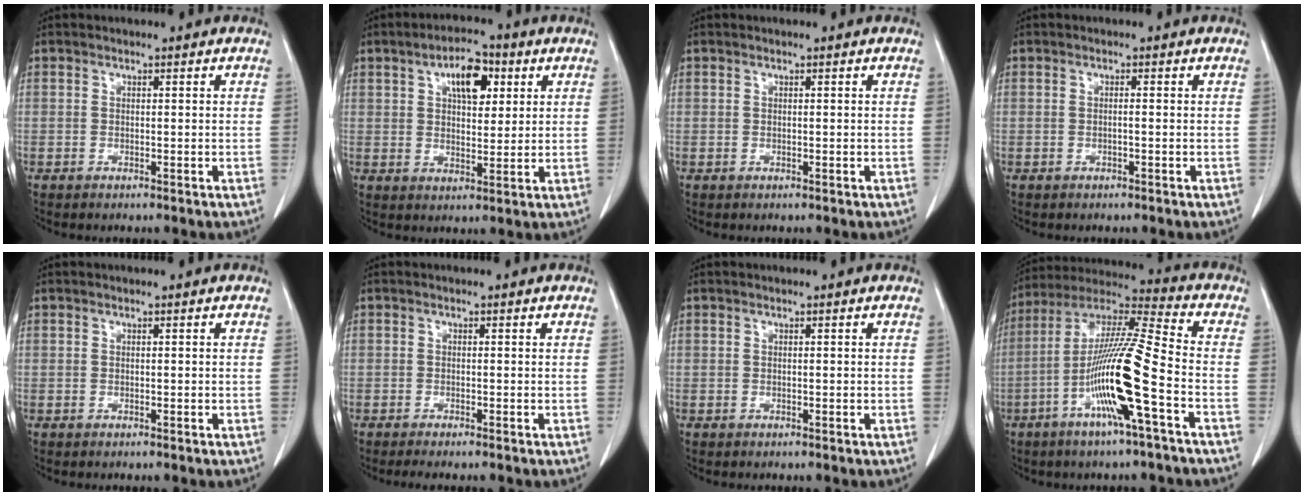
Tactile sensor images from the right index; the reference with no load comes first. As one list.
[{"total": 8.9, "force": [3.4, 4.3, 7.0], "torque": [-0.120, 0.017, 0.058]}, {"total": 0.0}, {"total": 1.0, "force": [-0.2, 0.3, 0.9], "torque": [-0.020, 0.001, -0.002]}, {"total": 0.0}, {"total": 2.8, "force": [-1.8, 0.9, 2.0], "torque": [-0.039, -0.005, -0.028]}, {"total": 0.0}, {"total": 17.1, "force": [-5.5, 0.2, 16.2], "torque": [-0.317, -0.003, -0.108]}]